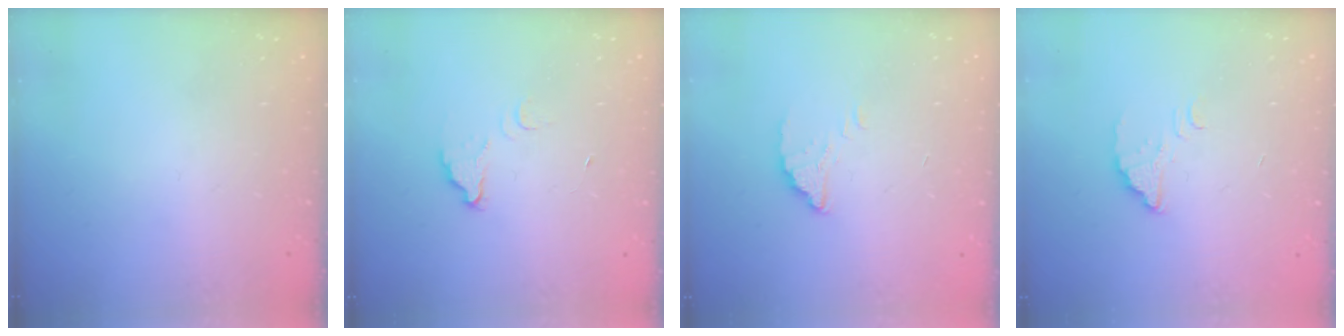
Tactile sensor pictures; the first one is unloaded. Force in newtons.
{"total": 3.7, "press": 3.7, "slide": 0.3}
{"total": 2.1, "press": 2.1, "slide": 0.2}
{"total": 2.5, "press": 2.5, "slide": 0.2}